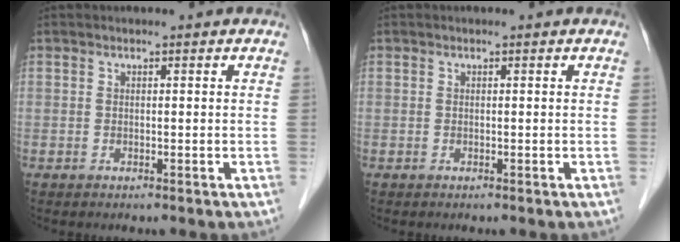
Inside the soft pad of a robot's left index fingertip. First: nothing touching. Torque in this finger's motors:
{"motor_torque": [0.00, 0.00, -0.01, 0.00]}